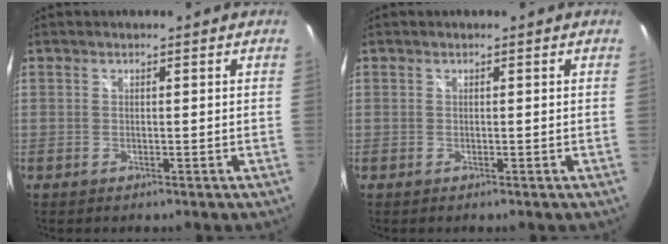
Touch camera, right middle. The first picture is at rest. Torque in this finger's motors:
{"motor_torque": [0.00, 0.00, 0.00, 0.00]}